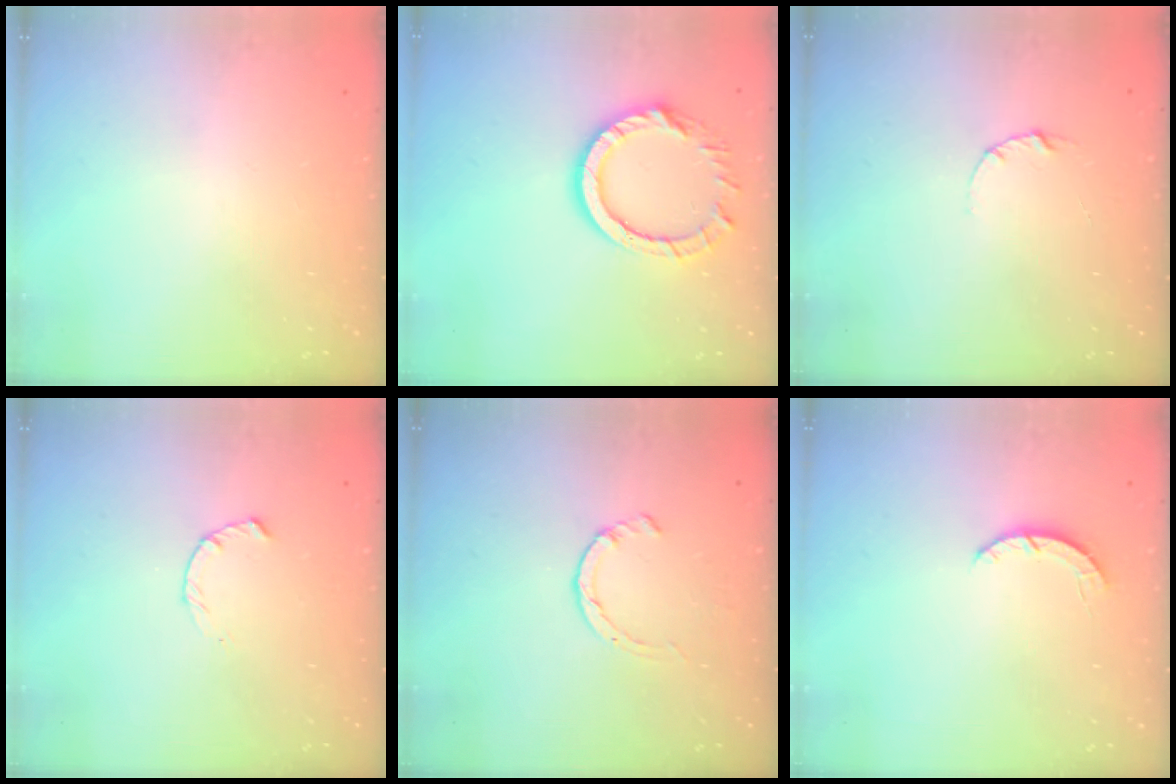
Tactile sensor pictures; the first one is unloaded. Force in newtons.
{"total": 12.6, "press": 12.6, "slide": 1.2}
{"total": 2.1, "press": 2.1, "slide": 0.1}
{"total": 2.3, "press": 2.2, "slide": 0.4}
{"total": 1.4, "press": 1.3, "slide": 0.3}
{"total": 2.8, "press": 2.8, "slide": 0.4}